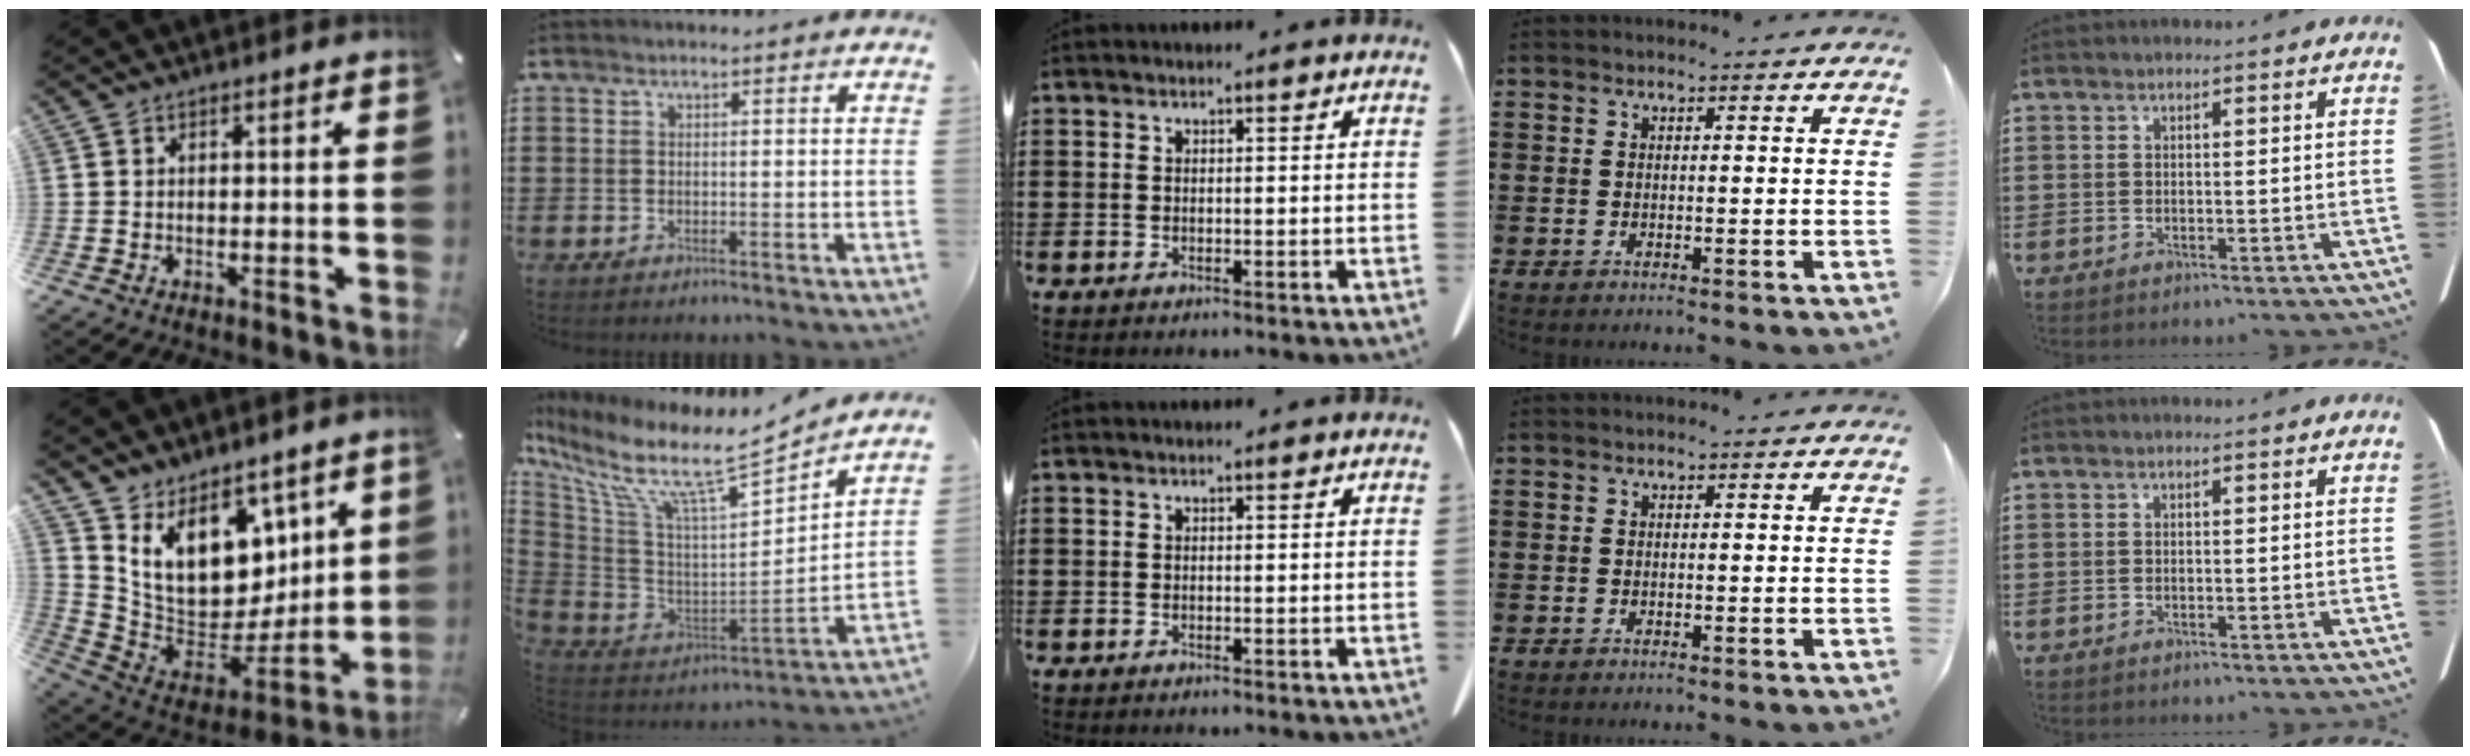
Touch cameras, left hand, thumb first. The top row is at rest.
{"thumb": {"total": 14.5, "force": [6.8, 11.0, 6.6], "torque": [-0.128, -0.082, 0.137]}, "index": {"total": 9.6, "force": [7.0, 1.2, 6.6], "torque": [-0.153, -0.061, 0.111]}}